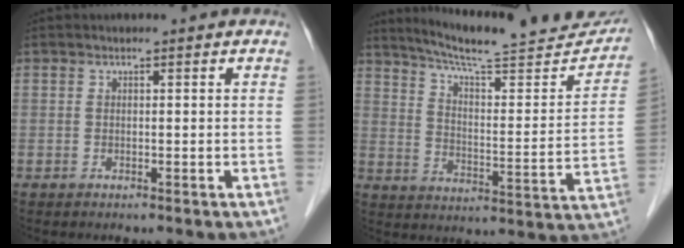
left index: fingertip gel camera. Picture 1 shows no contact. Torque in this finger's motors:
{"motor_torque": [0.07, -0.20, 0.13, 0.05]}